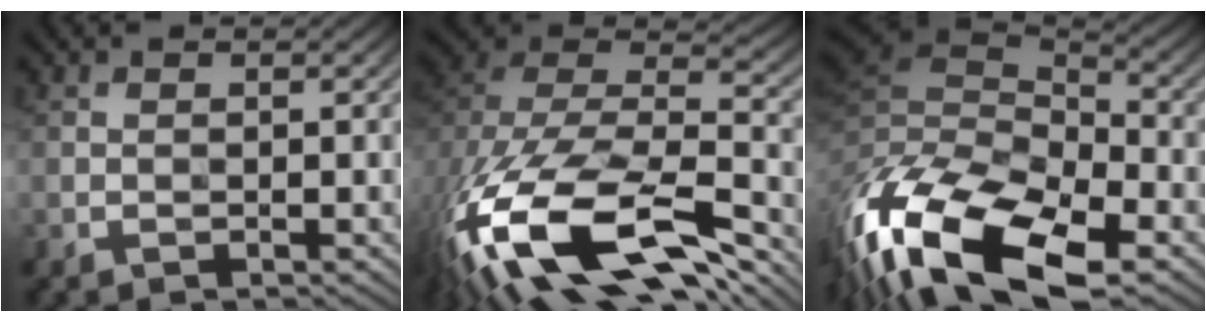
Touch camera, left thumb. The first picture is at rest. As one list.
[{"total": 20.2, "force": [-9.6, 10.1, 14.6], "torque": [-0.324, -0.059, -0.128]}, {"total": 19.5, "force": [-9.4, 9.3, 14.4], "torque": [-0.333, -0.039, -0.137]}]